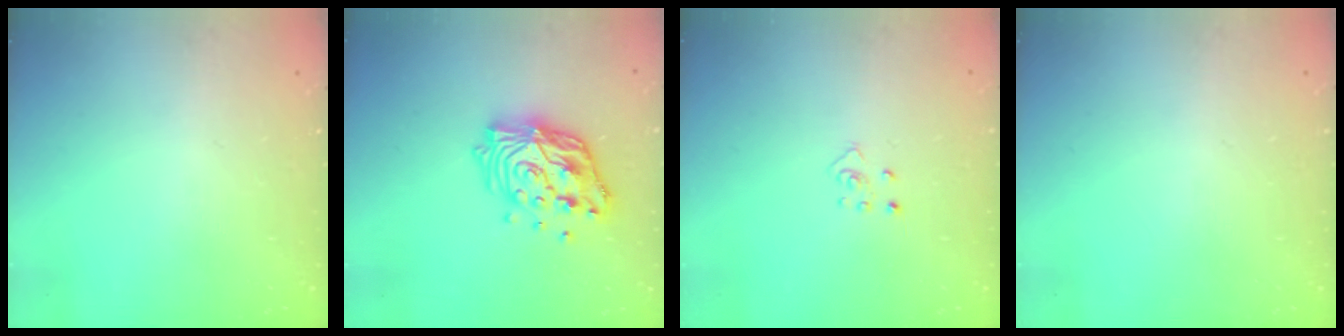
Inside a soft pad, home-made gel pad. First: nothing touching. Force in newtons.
{"total": 16.1, "press": 16.0, "slide": 1.3}
{"total": 3.7, "press": 3.7, "slide": 0.3}
{"total": 0.0}